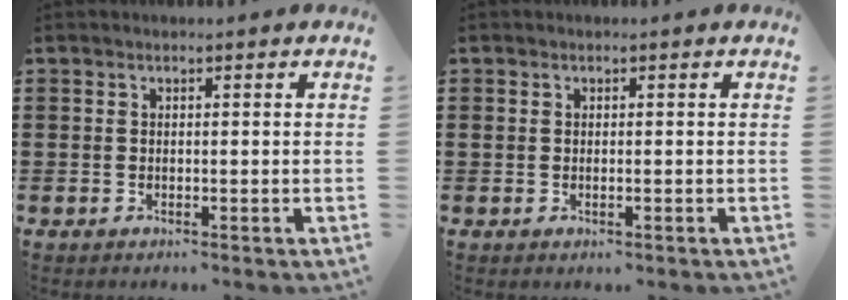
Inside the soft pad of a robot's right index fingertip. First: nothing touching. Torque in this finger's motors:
{"motor_torque": [0.20, 0.15, 0.03, 0.00]}